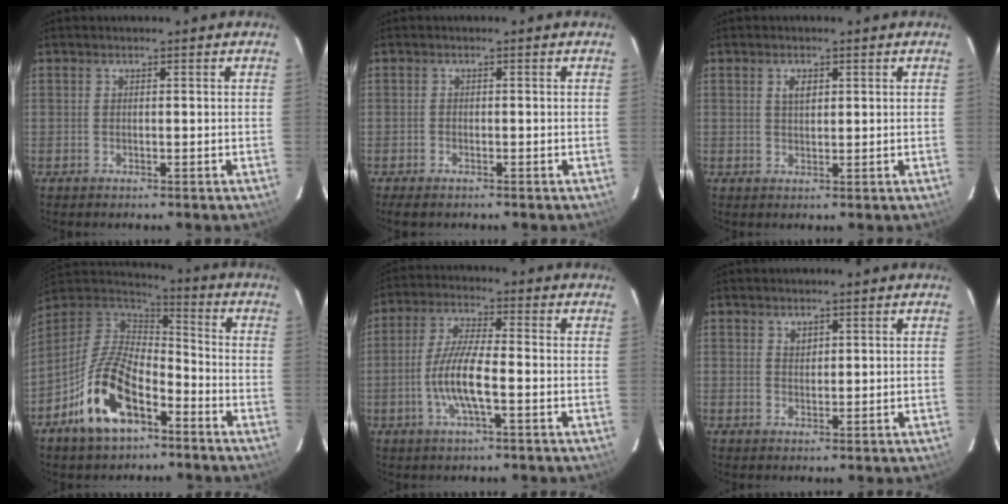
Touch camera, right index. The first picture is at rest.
{"total": 2.3, "force": [-1.8, 1.1, 1.0], "torque": [-0.027, -0.005, -0.033]}
{"total": 2.3, "force": [0.9, 1.3, 1.7], "torque": [-0.029, 0.003, 0.016]}
{"total": 15.9, "force": [-8.5, 7.6, 11.1], "torque": [-0.229, -0.001, -0.156]}
{"total": 8.7, "force": [-2.5, 1.6, 8.2], "torque": [-0.167, -0.001, -0.051]}
{"total": 1.5, "force": [1.0, 1.0, 0.5], "torque": [-0.006, 0.002, 0.018]}